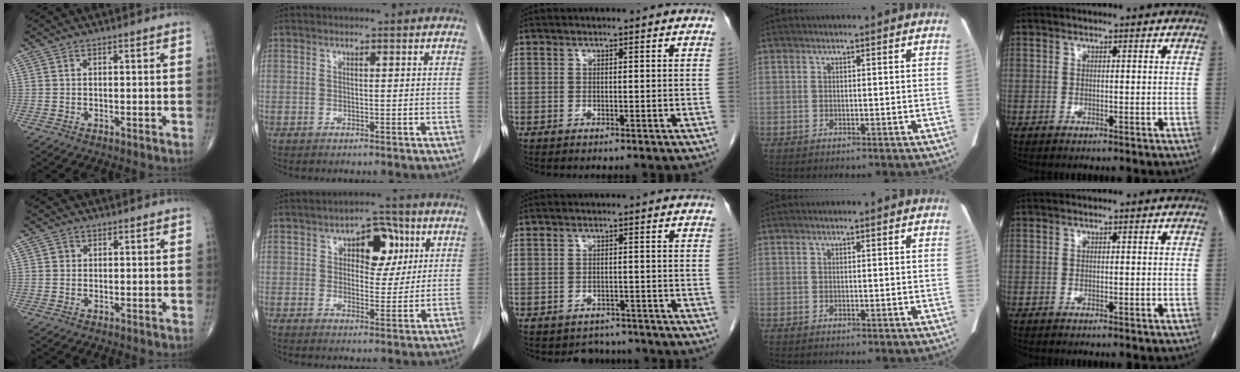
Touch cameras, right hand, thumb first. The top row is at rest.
{"thumb": {"total": 0.8, "force": [0.1, 0.8, 0.1], "torque": [0.003, 0.002, 0.001]}, "index": {"total": 7.2, "force": [2.6, 3.8, 5.6], "torque": [-0.070, 0.018, 0.038]}, "middle": {"total": 3.9, "force": [-3.4, 1.9, -0.4], "torque": [0.008, 0.010, -0.047]}}